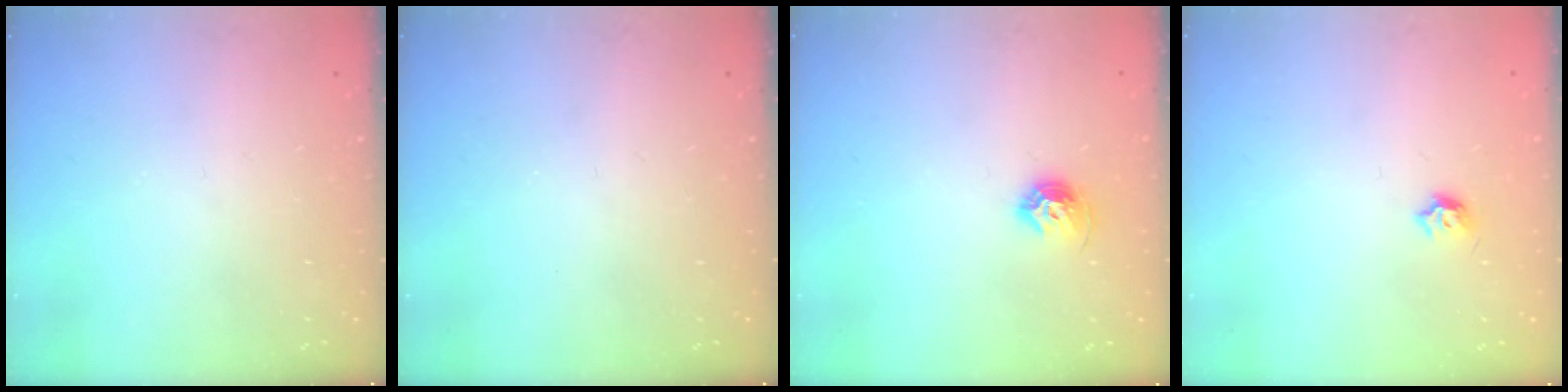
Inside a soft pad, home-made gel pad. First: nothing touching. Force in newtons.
{"total": 0.0}
{"total": 8.4, "press": 8.3, "slide": 0.9}
{"total": 4.0, "press": 3.9, "slide": 0.7}